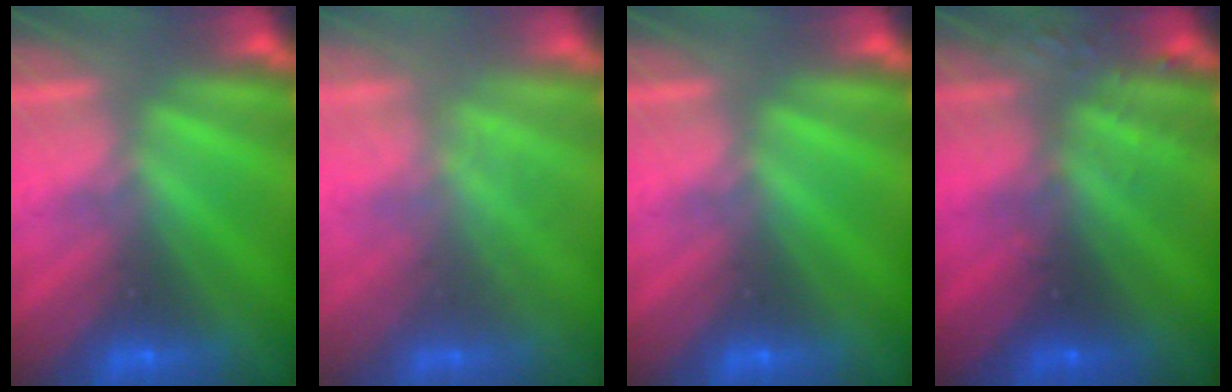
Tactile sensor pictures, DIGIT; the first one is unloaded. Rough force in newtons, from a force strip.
{"total": 1.8}
{"total": 0.0}
{"total": 3.2}